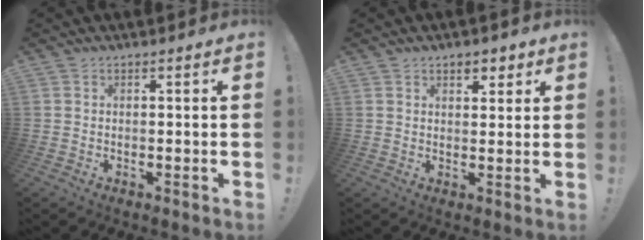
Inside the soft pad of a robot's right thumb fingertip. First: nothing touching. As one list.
[{"total": 3.6, "force": [2.3, 2.4, 1.4], "torque": [-0.007, -0.010, 0.037]}]